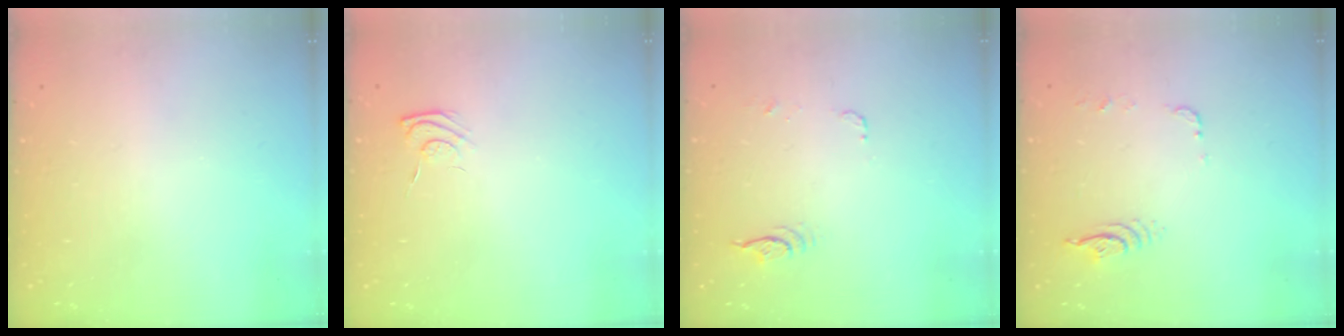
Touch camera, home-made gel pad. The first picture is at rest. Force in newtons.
{"total": 4.9, "press": 4.7, "slide": 1.1}
{"total": 14.3, "press": 5.9, "slide": 13.1}
{"total": 5.2, "press": 5.1, "slide": 1.1}